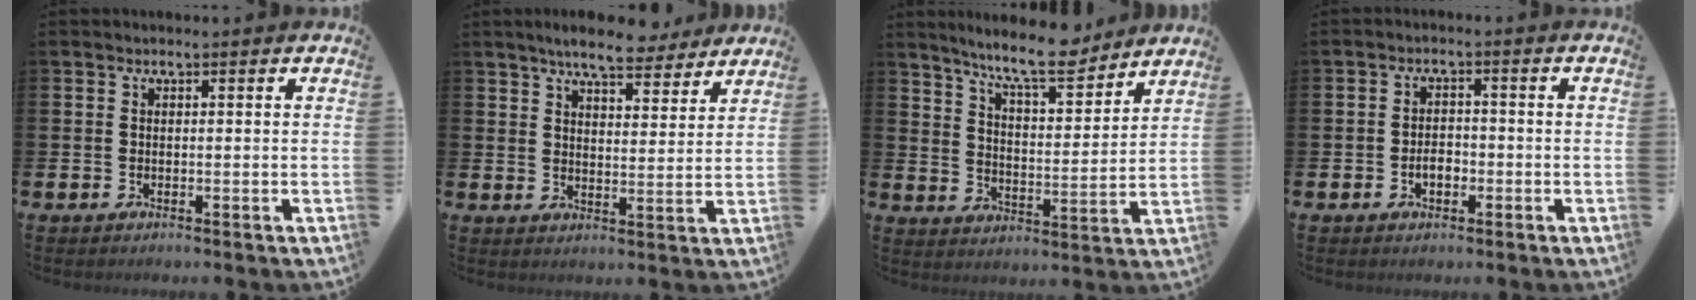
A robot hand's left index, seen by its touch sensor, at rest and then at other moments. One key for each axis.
{"total": 7.3, "fx": 6.7, "fy": 1.4, "fz": 2.4, "tx": -0.049, "ty": -0.030, "tz": 0.119}
{"total": 9.8, "fx": 8.8, "fy": 1.5, "fz": 4.0, "tx": -0.087, "ty": -0.052, "tz": 0.153}
{"total": 2.6, "fx": -0.9, "fy": 1.6, "fz": 1.9, "tx": -0.027, "ty": 0.001, "tz": -0.020}